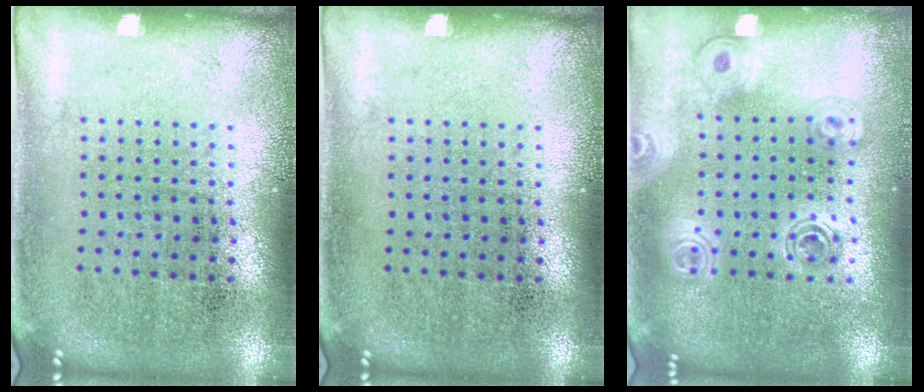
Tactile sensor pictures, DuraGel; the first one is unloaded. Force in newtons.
{"total": 0.0}
{"total": 1.7, "press": 1.5, "slide": 0.8}